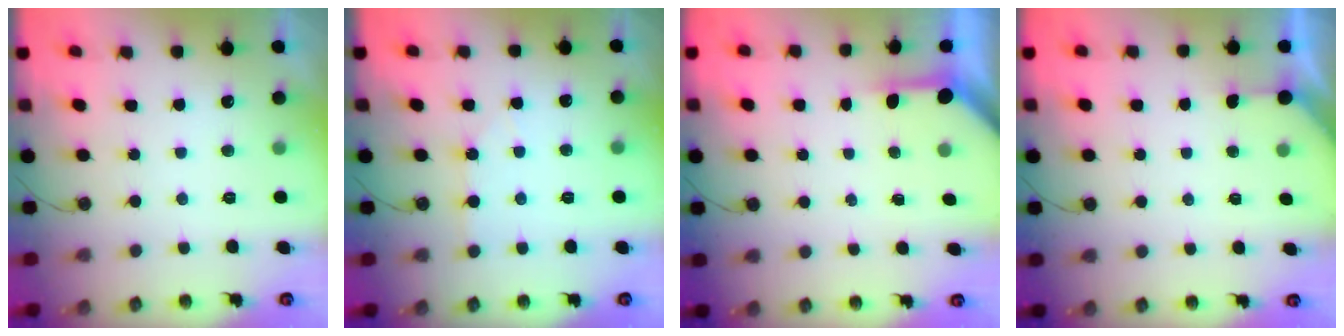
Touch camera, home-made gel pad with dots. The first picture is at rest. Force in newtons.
{"total": 2.5, "press": 2.5, "slide": 0.5}
{"total": 3.2, "press": 3.2, "slide": 0.4}
{"total": 1.6, "press": 1.6, "slide": 0.3}